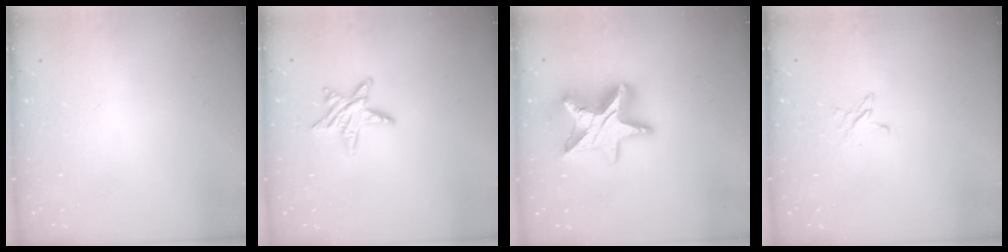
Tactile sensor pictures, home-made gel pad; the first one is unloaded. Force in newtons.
{"total": 9.3, "press": 9.2, "slide": 0.5}
{"total": 17.8, "press": 17.8, "slide": 1.1}
{"total": 2.7, "press": 2.7, "slide": 0.3}